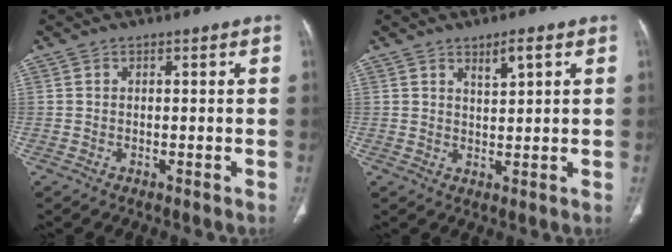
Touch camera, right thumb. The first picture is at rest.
{"total": 3.3, "force": [1.9, 1.0, 2.6], "torque": [-0.040, -0.012, 0.034]}